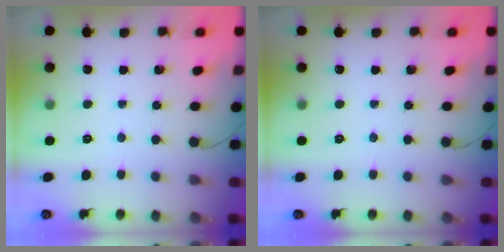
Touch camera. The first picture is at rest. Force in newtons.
{"total": 0.0}